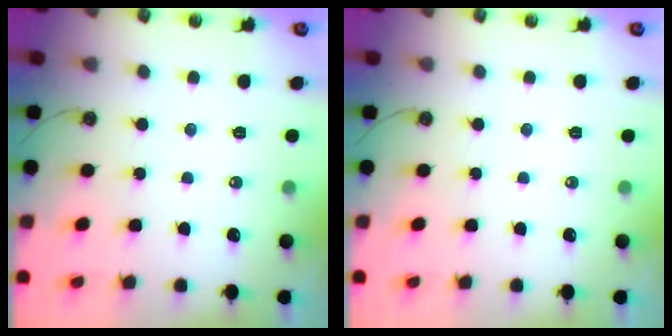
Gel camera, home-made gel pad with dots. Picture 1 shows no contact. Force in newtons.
{"total": 0.0}